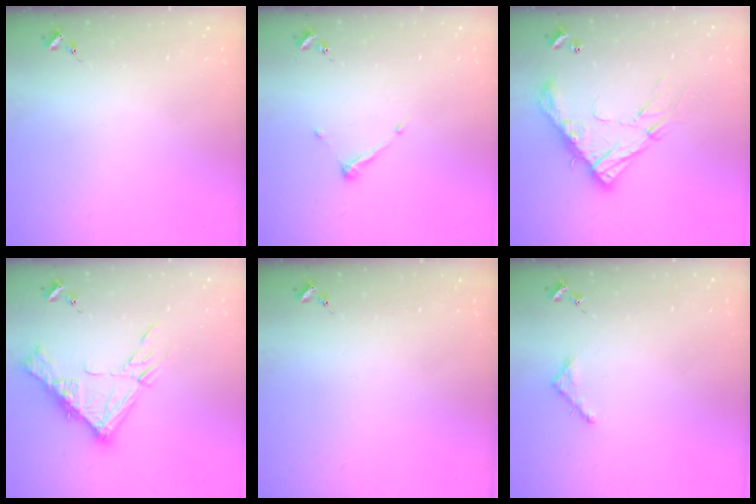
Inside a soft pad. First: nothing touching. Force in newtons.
{"total": 6.7, "press": 6.7, "slide": 0.3}
{"total": 17.3, "press": 17.3, "slide": 1.4}
{"total": 14.5, "press": 14.4, "slide": 1.6}
{"total": 0.0}
{"total": 3.5, "press": 3.5, "slide": 0.3}